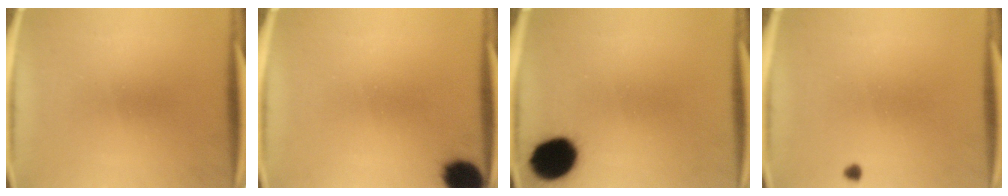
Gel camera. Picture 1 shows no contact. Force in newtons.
{"total": 8.9}
{"total": 13.1}
{"total": 0.7}